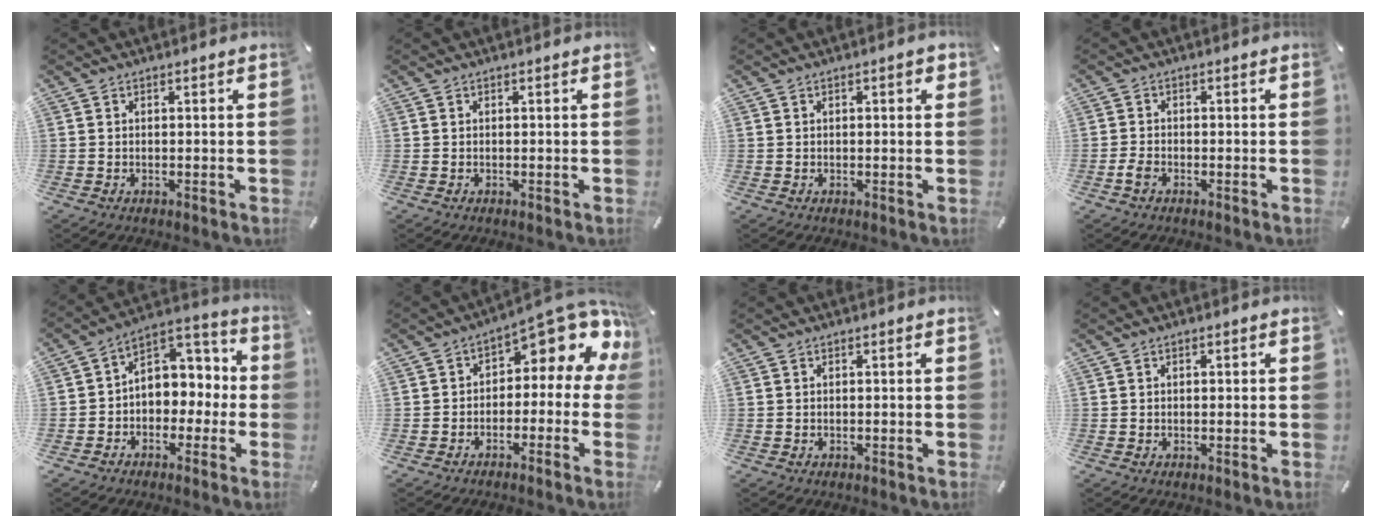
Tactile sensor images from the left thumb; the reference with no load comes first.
{"total": 0.0}
{"total": 1.5, "force": [0.3, 0.6, 1.4], "torque": [-0.019, 0.002, 0.002]}
{"total": 2.2, "force": [-1.3, 1.3, 1.3], "torque": [-0.031, 0.002, -0.025]}
{"total": 7.7, "force": [-0.1, 7.2, 2.5], "torque": [-0.032, -0.001, -0.001]}
{"total": 9.6, "force": [5.8, 3.8, 6.6], "torque": [-0.091, -0.058, 0.095]}
{"total": 0.0}
{"total": 0.5, "force": [0.0, 0.4, 0.4], "torque": [-0.008, 0.001, -0.001]}